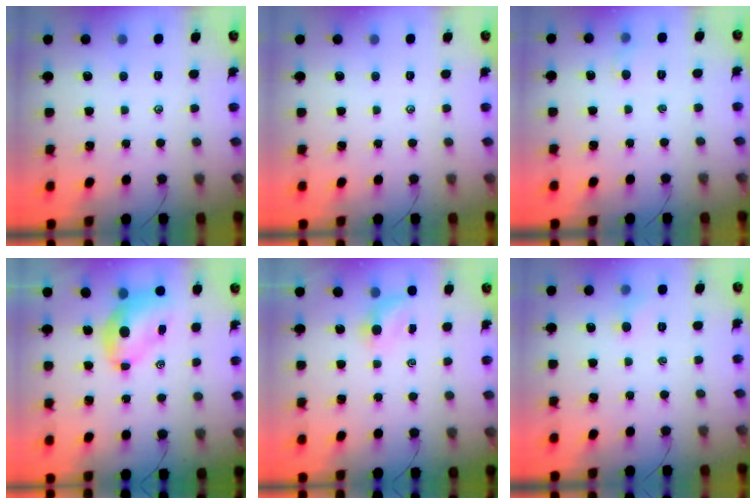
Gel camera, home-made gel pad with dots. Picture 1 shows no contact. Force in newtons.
{"total": 0.0}
{"total": 2.9, "press": 2.8, "slide": 1.0}
{"total": 6.8, "press": 6.5, "slide": 1.7}
{"total": 3.1, "press": 2.9, "slide": 1.1}
{"total": 4.8, "press": 4.6, "slide": 1.5}